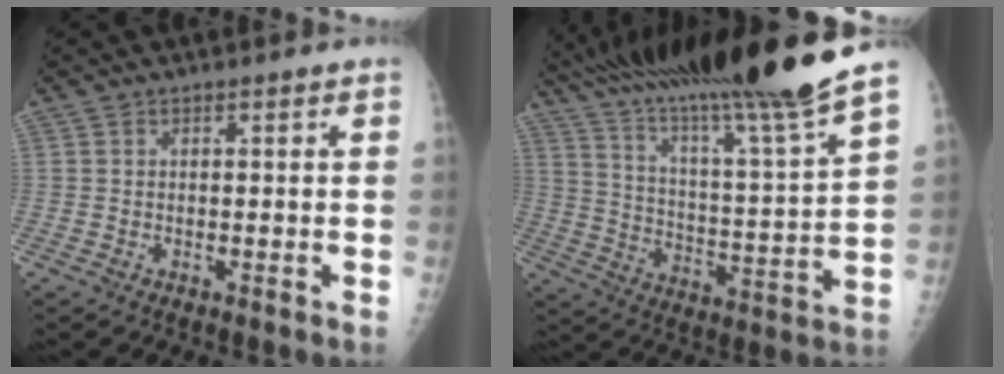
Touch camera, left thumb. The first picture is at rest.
{"total": 26.8, "force": [22.1, 0.4, 15.1], "torque": [-0.242, -0.114, 0.354]}